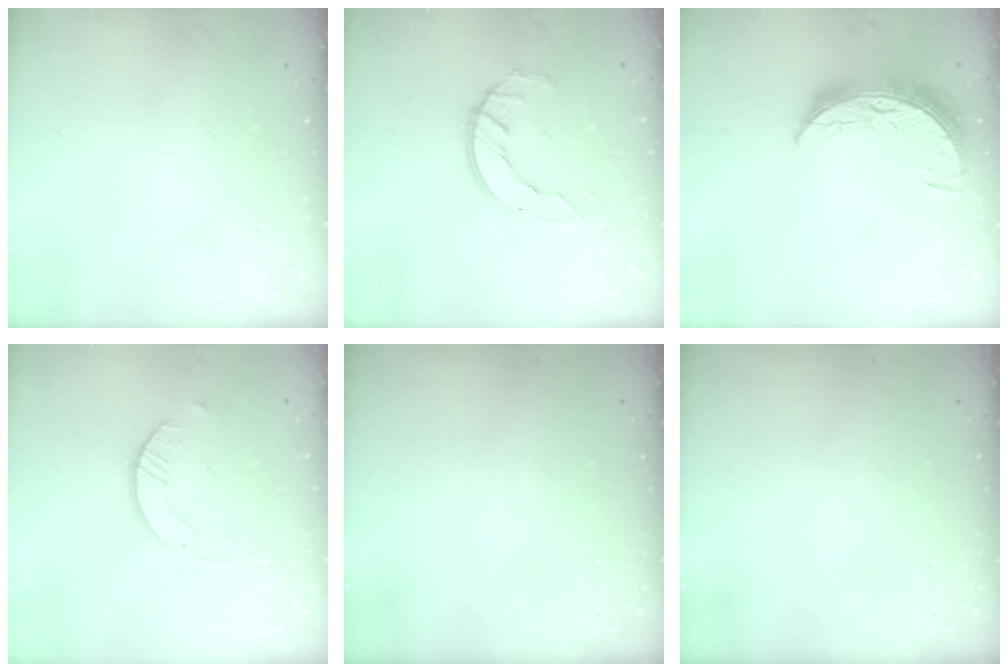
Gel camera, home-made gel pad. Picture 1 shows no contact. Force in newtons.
{"total": 7.4, "press": 7.4, "slide": 0.5}
{"total": 11.5, "press": 11.5, "slide": 0.9}
{"total": 1.7, "press": 1.7, "slide": 0.2}
{"total": 0.0}
{"total": 0.0}